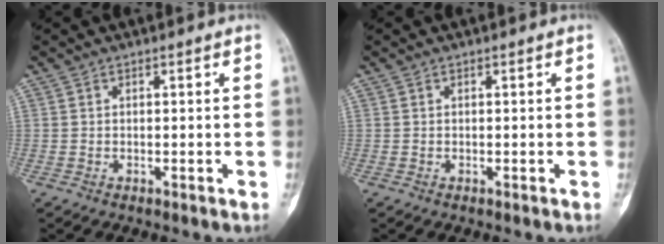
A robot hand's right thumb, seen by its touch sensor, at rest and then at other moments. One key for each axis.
{"total": 0.0}